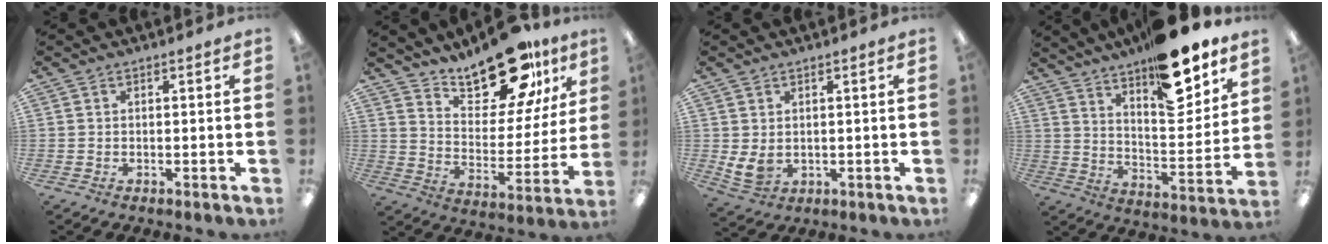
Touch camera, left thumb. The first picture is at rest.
{"total": 19.9, "force": [15.8, 7.5, 9.5], "torque": [-0.141, -0.112, 0.271]}
{"total": 4.7, "force": [1.5, 3.6, 2.5], "torque": [-0.053, -0.011, 0.030]}
{"total": 19.6, "force": [14.9, 7.1, 10.6], "torque": [-0.150, -0.102, 0.251]}